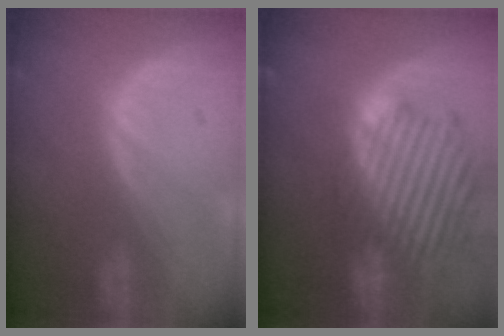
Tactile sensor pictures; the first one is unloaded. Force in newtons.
{"total": 14.0, "press": 11.9, "slide": 7.2}